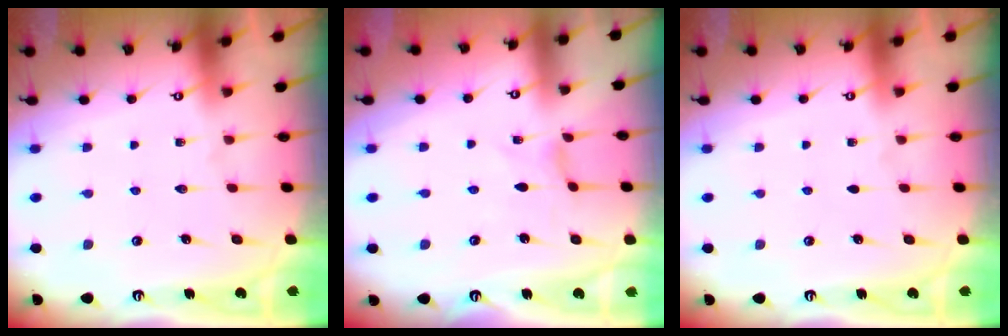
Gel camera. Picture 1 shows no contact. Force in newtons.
{"total": 0.0}
{"total": 0.0}